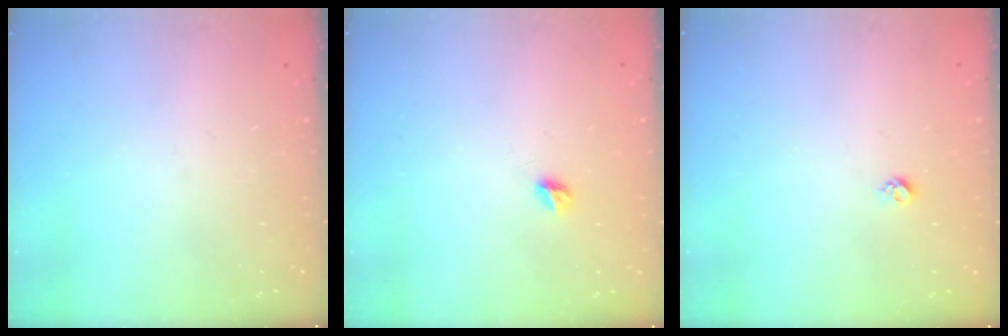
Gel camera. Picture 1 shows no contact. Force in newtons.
{"total": 4.9, "press": 4.9, "slide": 0.5}
{"total": 3.3, "press": 3.3, "slide": 0.5}